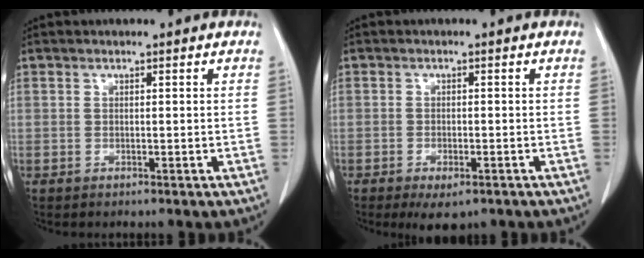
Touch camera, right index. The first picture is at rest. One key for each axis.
{"total": 4.2, "fx": -2.6, "fy": 1.6, "fz": 2.9, "tx": -0.042, "ty": -0.005, "tz": -0.033}